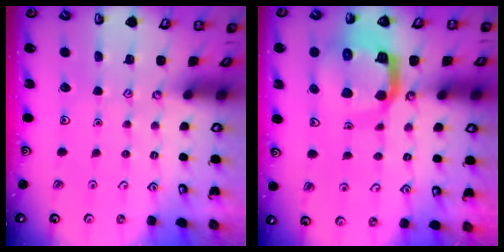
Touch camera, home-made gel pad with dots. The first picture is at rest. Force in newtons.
{"total": 13.8, "press": 13.7, "slide": 1.7}